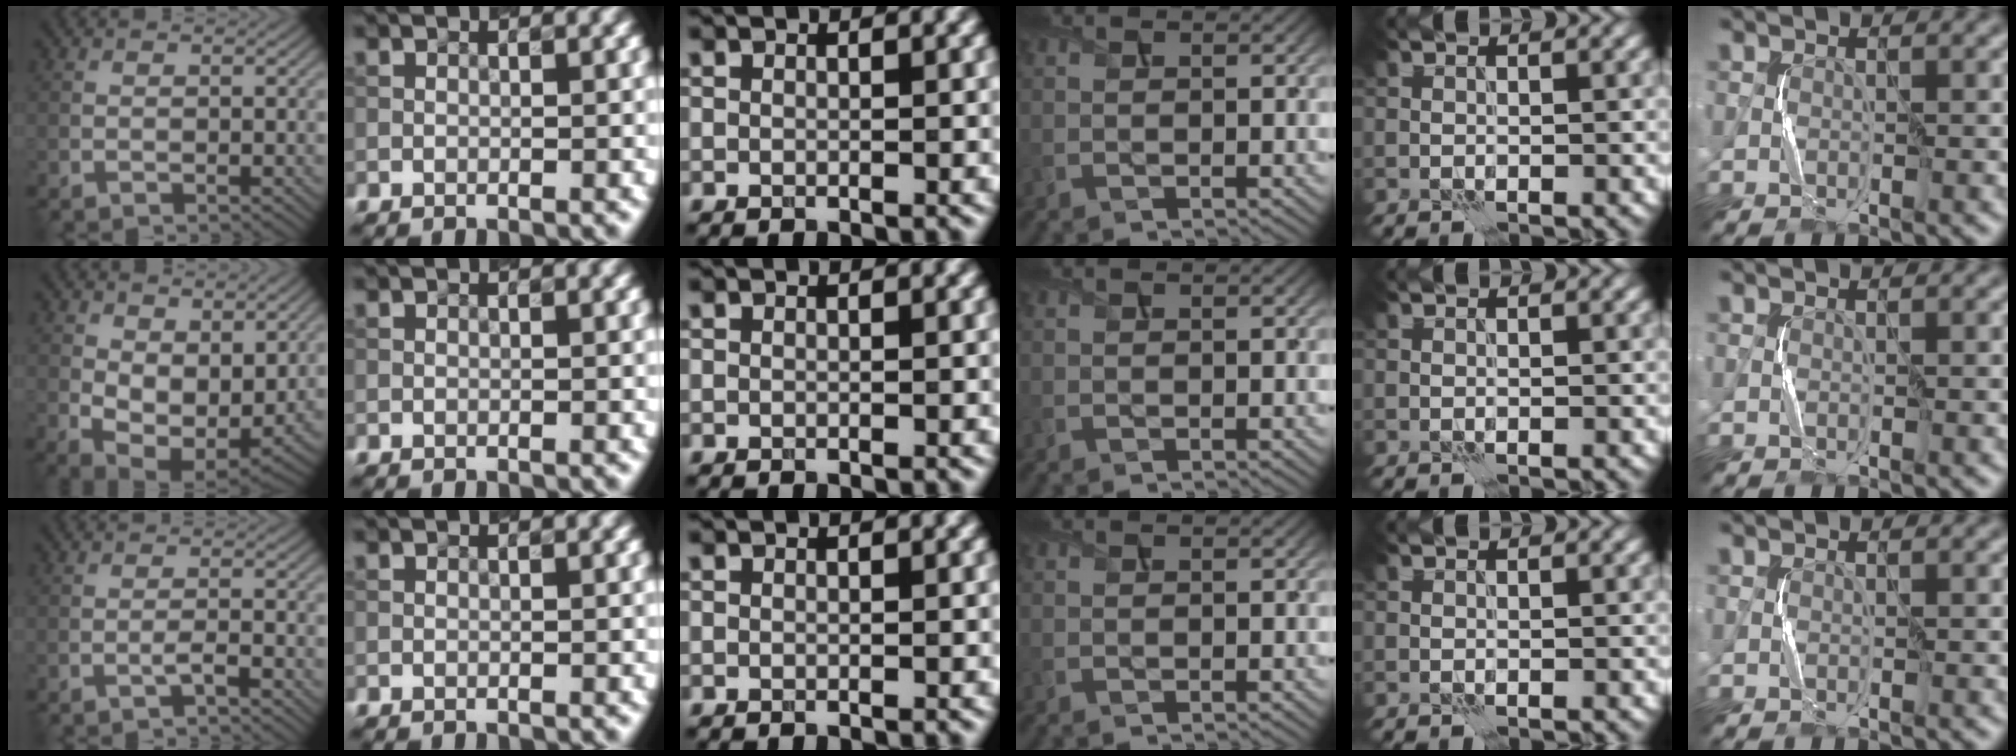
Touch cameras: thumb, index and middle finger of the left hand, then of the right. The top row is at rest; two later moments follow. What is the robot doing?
{"motion": "squeeze", "object": "air blower"}